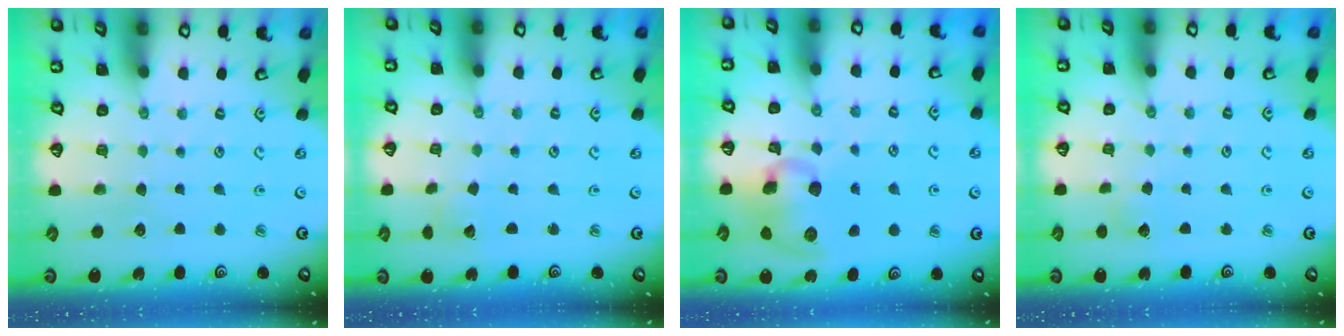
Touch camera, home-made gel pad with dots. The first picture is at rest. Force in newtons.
{"total": 3.8, "press": 3.8, "slide": 0.4}
{"total": 12.3, "press": 12.1, "slide": 1.8}
{"total": 2.7, "press": 2.7, "slide": 0.3}